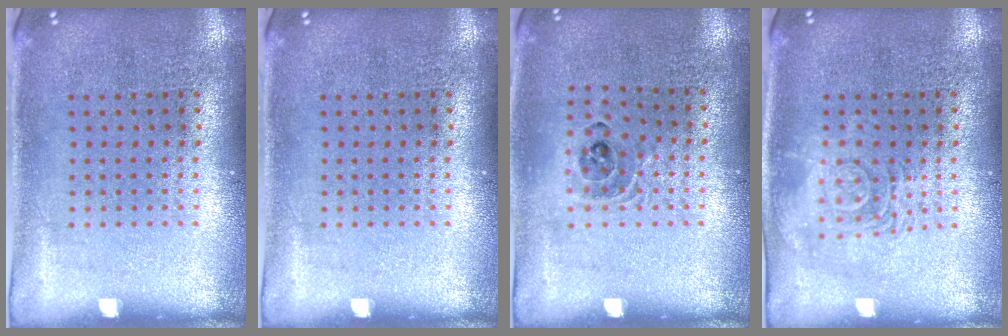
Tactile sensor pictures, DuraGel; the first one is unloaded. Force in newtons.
{"total": 0.0}
{"total": 0.9, "press": 0.9, "slide": 0.2}
{"total": 2.8, "press": 2.8, "slide": 0.4}